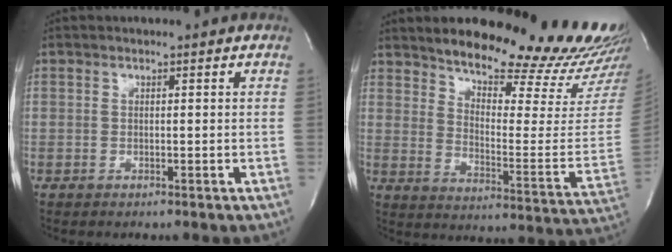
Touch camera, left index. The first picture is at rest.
{"total": 26.1, "force": [23.8, 3.0, 10.3], "torque": [-0.150, -0.122, 0.293]}